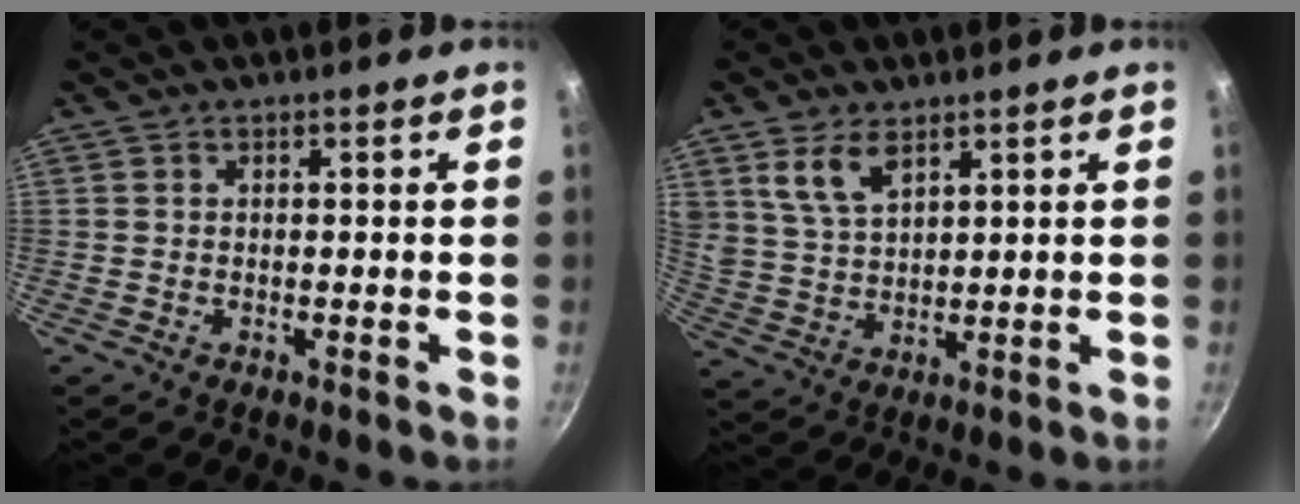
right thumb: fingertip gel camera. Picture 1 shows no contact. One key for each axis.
{"total": 7.4, "fx": 4.4, "fy": 3.7, "fz": 4.7, "tx": -0.081, "ty": -0.022, "tz": 0.094}